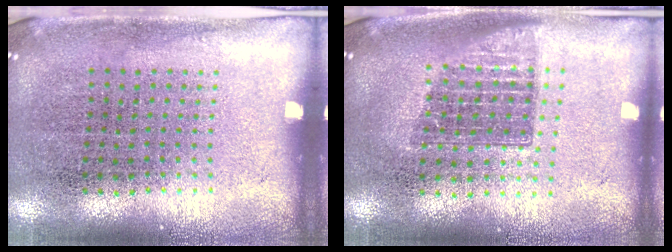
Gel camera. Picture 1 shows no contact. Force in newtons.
{"total": 1.4, "press": 1.1, "slide": 0.8}